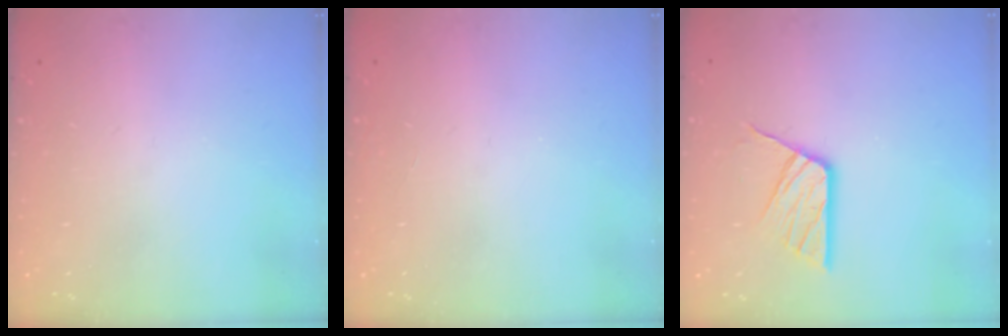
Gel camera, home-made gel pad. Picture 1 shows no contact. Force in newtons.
{"total": 0.0}
{"total": 11.4, "press": 11.4, "slide": 1.0}